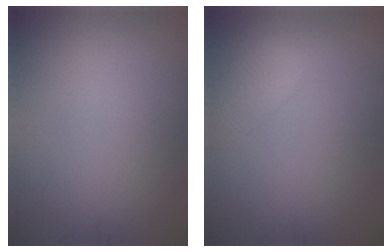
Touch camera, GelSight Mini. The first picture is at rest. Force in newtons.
{"total": 2.2, "press": 2.1, "slide": 0.2}